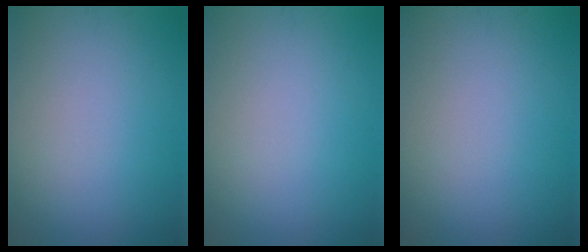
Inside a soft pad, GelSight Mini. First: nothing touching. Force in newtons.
{"total": 0.0}
{"total": 0.0}